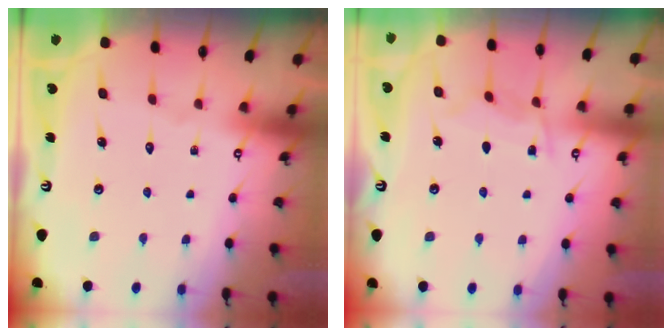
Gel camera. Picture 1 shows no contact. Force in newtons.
{"total": 6.1, "press": 6.1, "slide": 0.7}